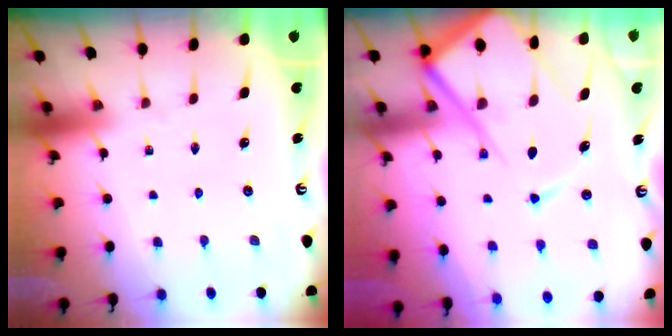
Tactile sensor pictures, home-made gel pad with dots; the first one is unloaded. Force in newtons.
{"total": 17.1, "press": 17.0, "slide": 1.8}